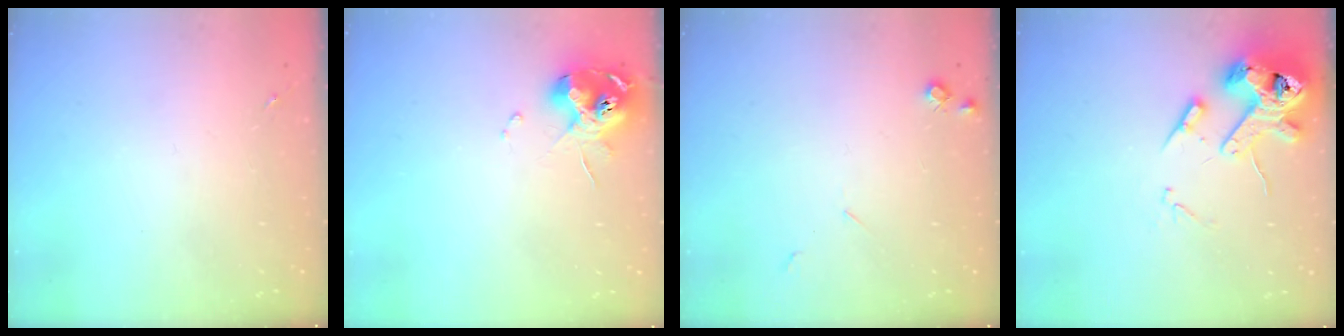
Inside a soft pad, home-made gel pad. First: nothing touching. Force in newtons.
{"total": 11.0, "press": 10.9, "slide": 1.3}
{"total": 5.6, "press": 5.6, "slide": 0.8}
{"total": 15.6, "press": 15.4, "slide": 2.3}